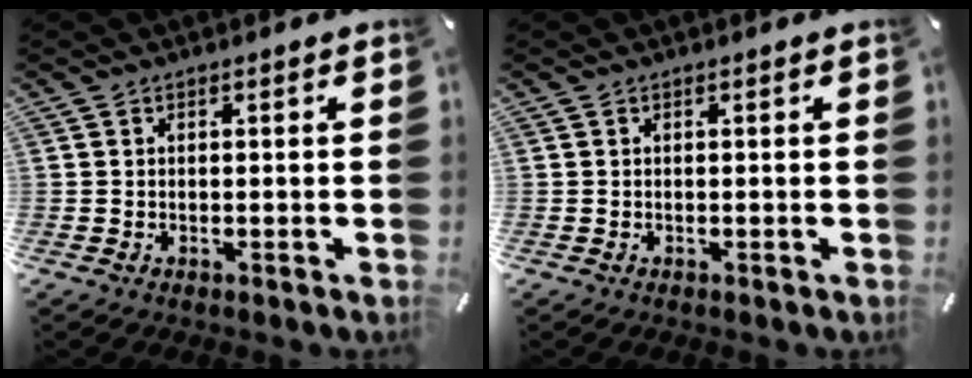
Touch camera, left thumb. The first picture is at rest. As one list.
[{"total": 0.0}]